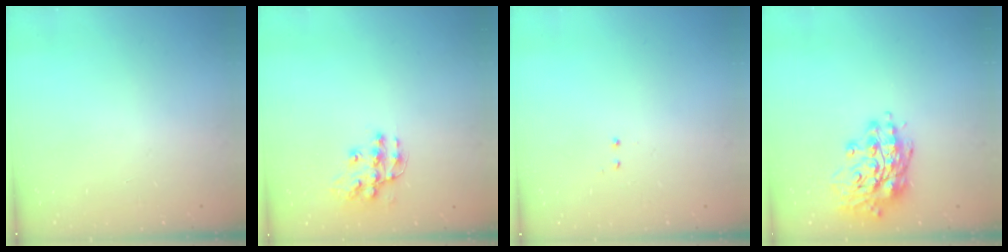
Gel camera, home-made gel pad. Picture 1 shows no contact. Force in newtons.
{"total": 12.2, "press": 12.2, "slide": 0.9}
{"total": 0.5, "press": 0.5, "slide": 0.3}
{"total": 16.0, "press": 15.8, "slide": 2.7}